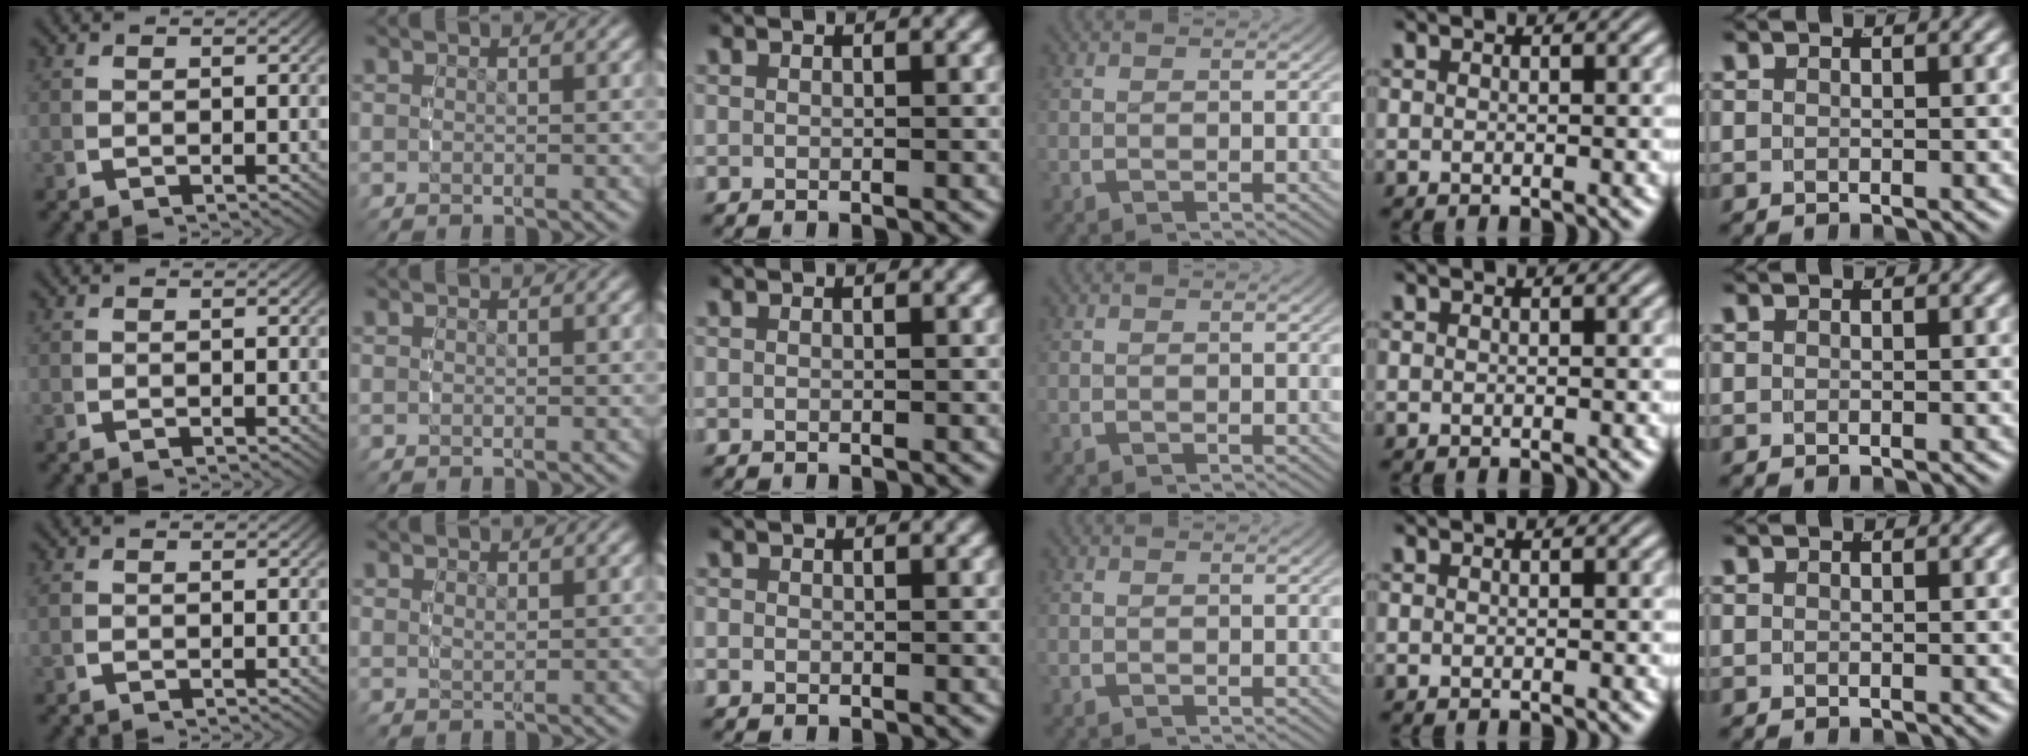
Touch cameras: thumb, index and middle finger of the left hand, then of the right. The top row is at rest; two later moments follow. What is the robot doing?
{"motion": "grasp_and_lifting", "object": "small bumper sticker"}